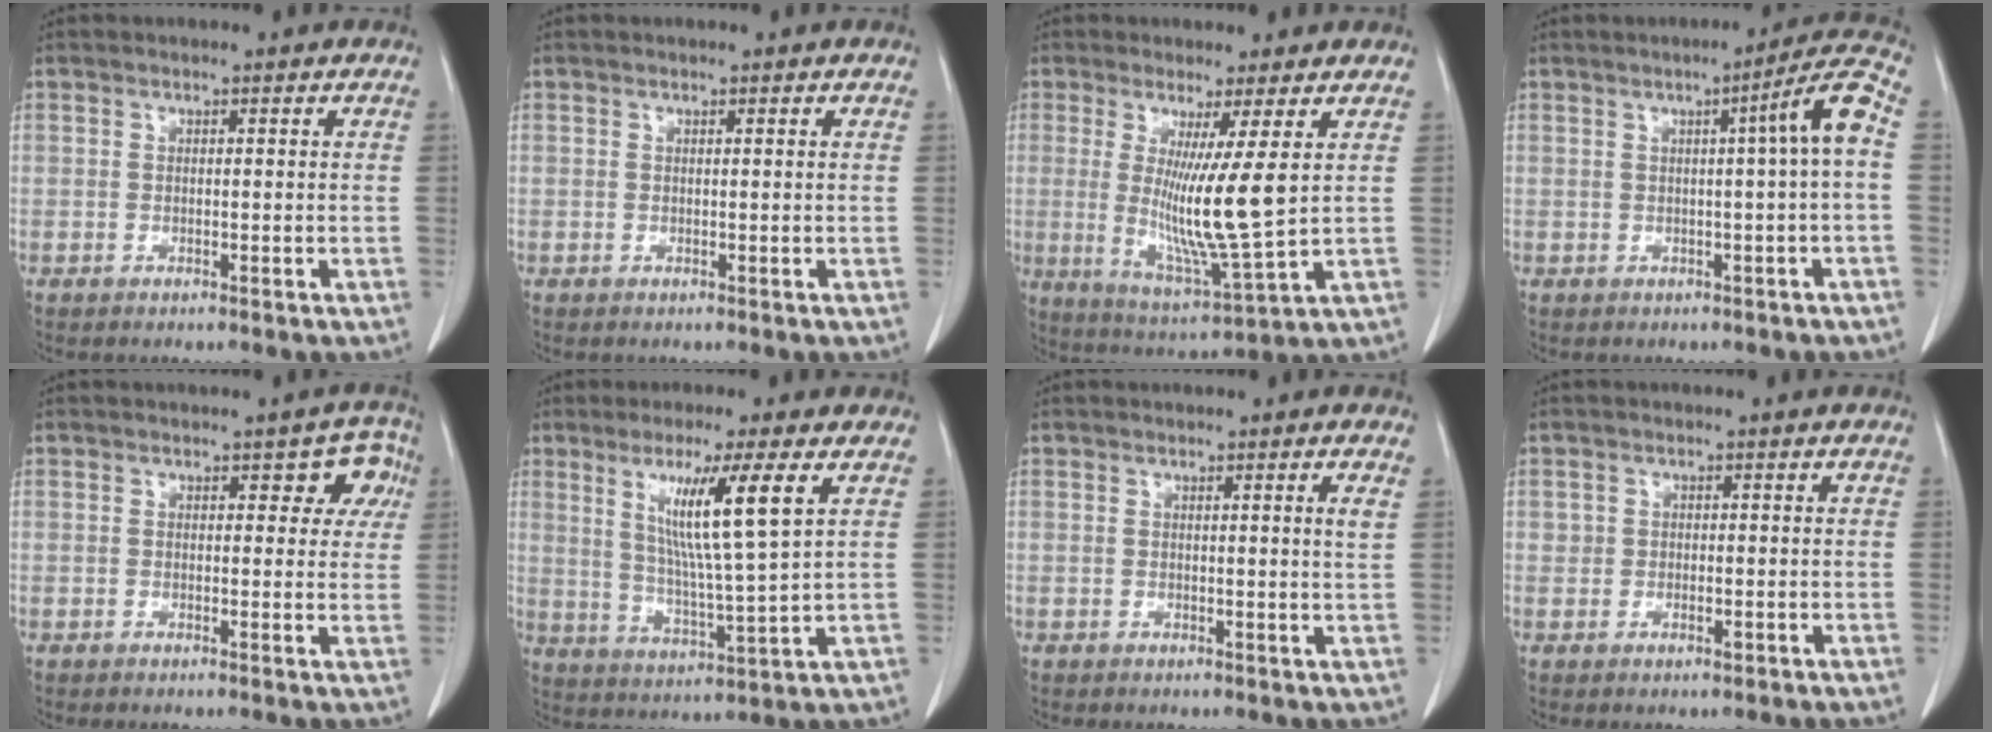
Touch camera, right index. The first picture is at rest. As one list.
[{"total": 0.0}, {"total": 11.2, "force": [1.7, -0.7, 11.0], "torque": [-0.210, -0.045, 0.032]}, {"total": 6.6, "force": [0.6, -0.9, 6.6], "torque": [-0.088, 0.010, 0.008]}, {"total": 4.5, "force": [2.0, 2.6, 3.1], "torque": [-0.009, 0.011, 0.017]}, {"total": 11.2, "force": [4.4, -1.0, 10.3], "torque": [-0.183, -0.014, 0.083]}, {"total": 1.8, "force": [0.9, -0.6, 1.4], "torque": [-0.021, -0.009, 0.014]}, {"total": 1.4, "force": [-0.1, 1.1, 0.9], "torque": [-0.014, -0.001, -0.001]}]